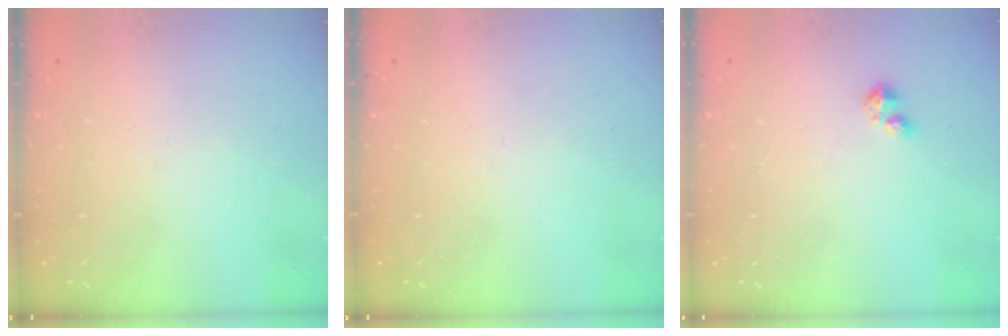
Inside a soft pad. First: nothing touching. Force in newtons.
{"total": 0.0}
{"total": 2.7, "press": 2.7, "slide": 0.4}